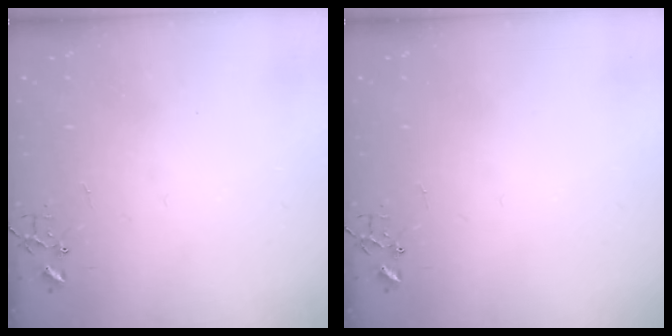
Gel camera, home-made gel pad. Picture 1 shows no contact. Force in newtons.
{"total": 0.0}